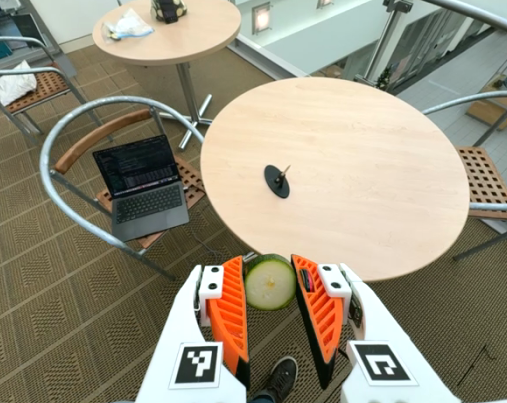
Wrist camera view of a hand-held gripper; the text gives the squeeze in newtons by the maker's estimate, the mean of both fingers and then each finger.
{"total": 9.5, "left": 9.9, "right": 9.0}